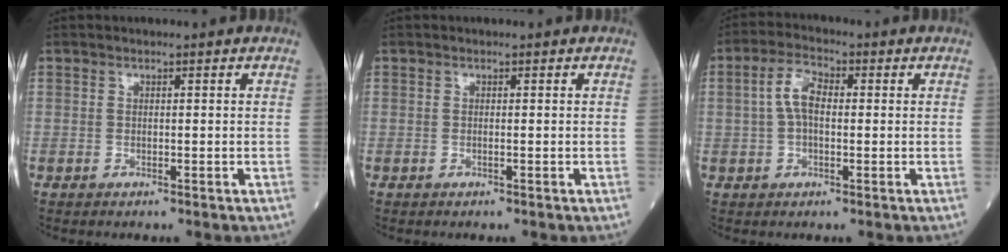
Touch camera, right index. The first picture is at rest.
{"total": 0.0}
{"total": 5.1, "force": [0.4, 2.4, 4.5], "torque": [-0.100, 0.018, 0.006]}